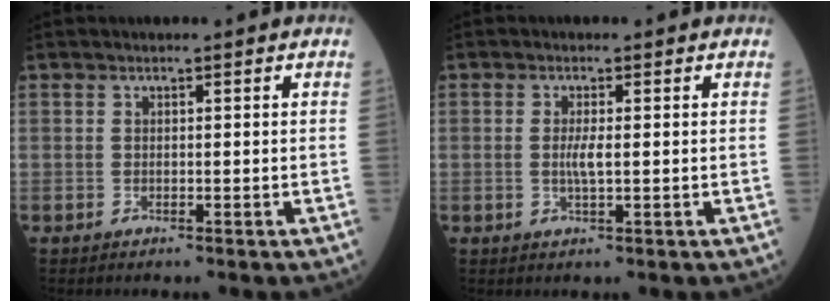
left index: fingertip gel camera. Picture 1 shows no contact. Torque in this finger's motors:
{"motor_torque": [0.27, 0.16, 0.07, 0.02]}